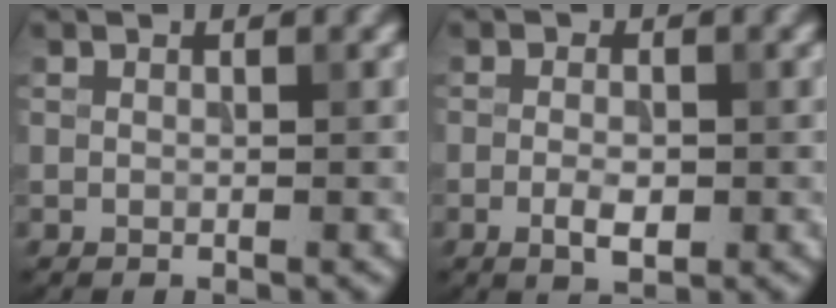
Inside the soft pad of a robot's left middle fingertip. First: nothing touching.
{"total": 2.3, "force": [-0.6, 1.1, 1.9], "torque": [-0.033, -0.001, -0.011]}